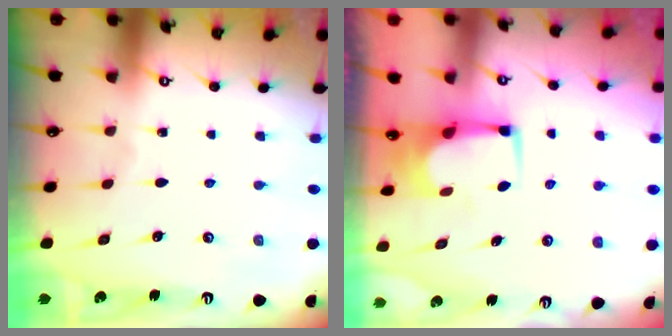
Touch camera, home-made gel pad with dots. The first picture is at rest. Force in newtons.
{"total": 2.2, "press": 2.2, "slide": 0.2}